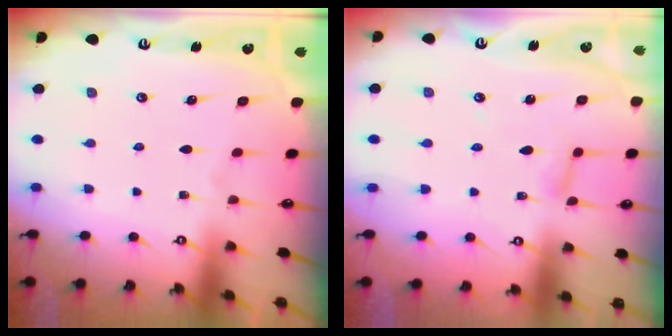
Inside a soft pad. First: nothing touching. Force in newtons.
{"total": 4.8, "press": 4.7, "slide": 0.5}